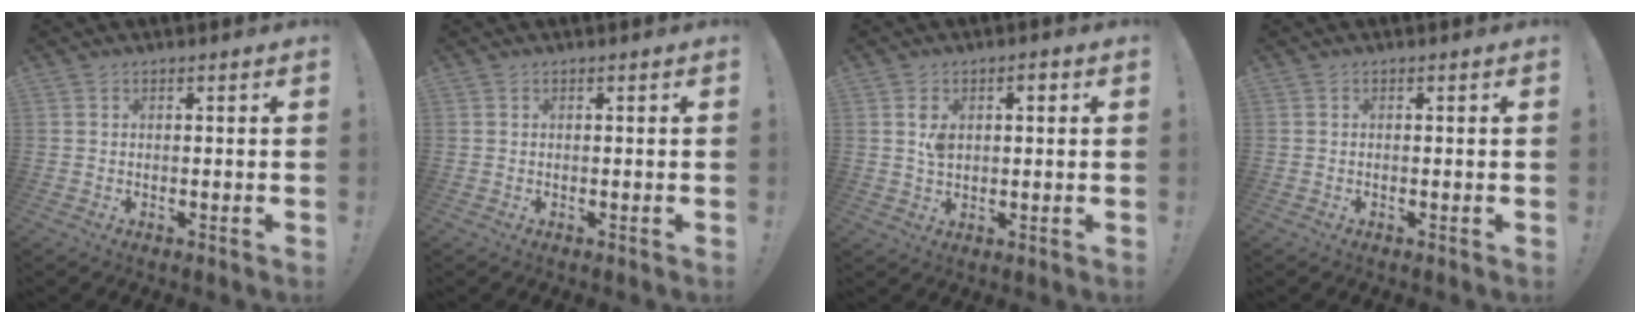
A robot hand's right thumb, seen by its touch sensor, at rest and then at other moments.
{"total": 0.0}
{"total": 4.1, "force": [0.9, 2.6, 3.0], "torque": [-0.045, 0.001, 0.012]}
{"total": 0.0}